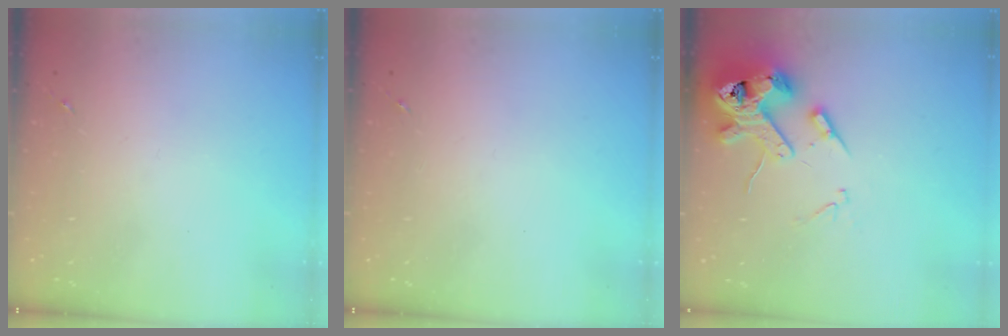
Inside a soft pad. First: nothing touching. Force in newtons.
{"total": 0.0}
{"total": 15.6, "press": 15.4, "slide": 2.3}